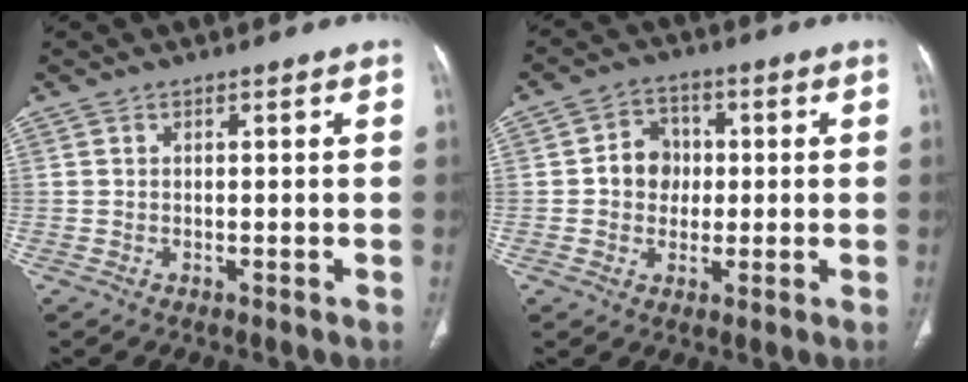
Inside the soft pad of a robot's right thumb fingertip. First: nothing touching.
{"total": 6.8, "force": [0.2, 5.9, 3.3], "torque": [-0.018, 0.011, -0.004]}